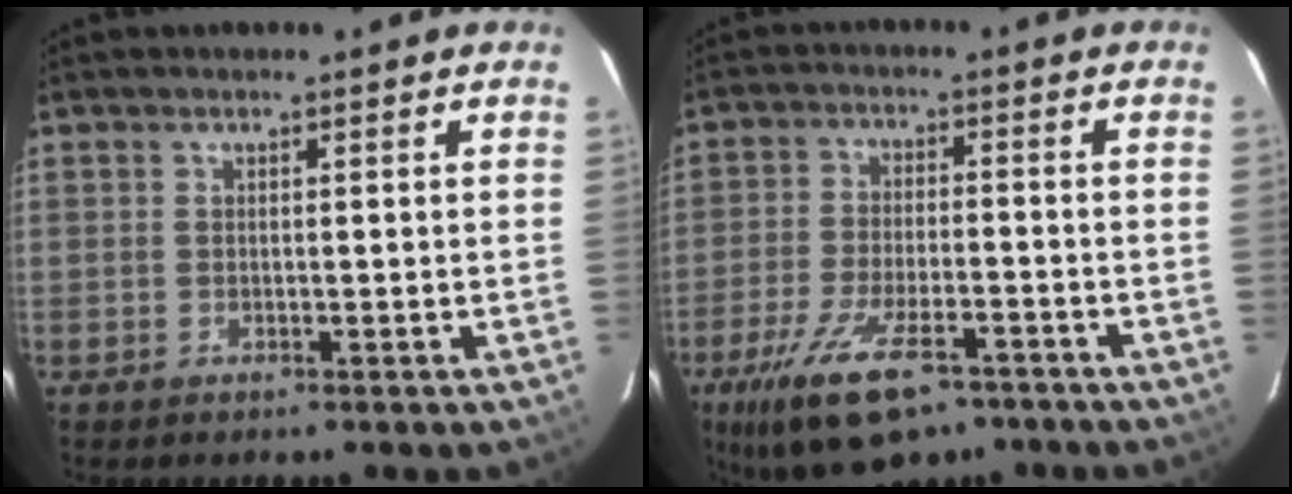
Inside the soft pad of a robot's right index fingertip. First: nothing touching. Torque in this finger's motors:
{"motor_torque": [1.33, -0.81, 0.72, 0.16]}